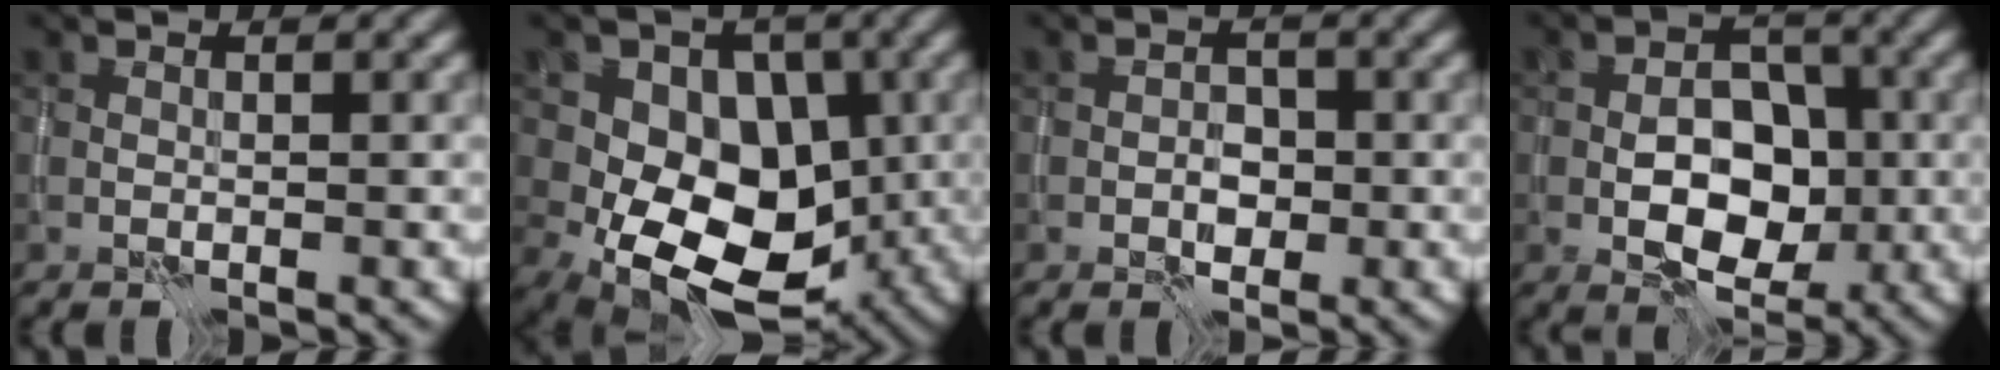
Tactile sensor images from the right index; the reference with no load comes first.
{"total": 11.2, "force": [-1.3, 8.2, 7.4], "torque": [-0.076, 0.002, -0.037]}
{"total": 1.9, "force": [-0.7, 1.3, 1.2], "torque": [-0.015, 0.000, -0.012]}
{"total": 6.2, "force": [-1.4, 4.1, 4.5], "torque": [-0.067, 0.002, -0.027]}